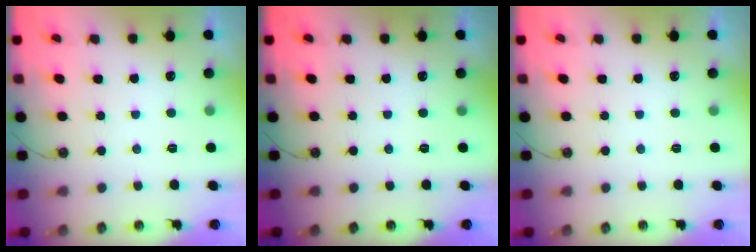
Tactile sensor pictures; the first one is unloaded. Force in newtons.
{"total": 0.0}
{"total": 0.0}